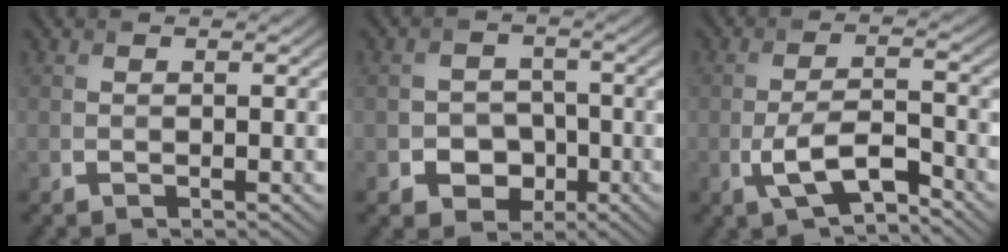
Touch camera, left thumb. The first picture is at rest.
{"total": 4.7, "force": [-1.9, 3.9, 1.9], "torque": [-0.025, -0.002, -0.046]}
{"total": 6.1, "force": [-3.1, 2.2, 4.8], "torque": [-0.105, -0.001, -0.061]}